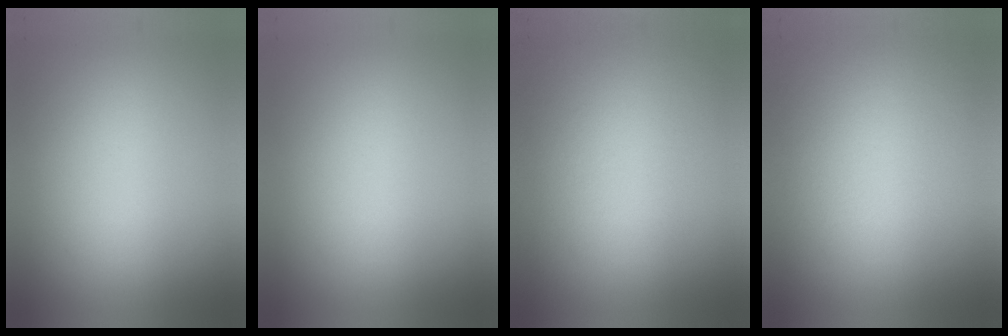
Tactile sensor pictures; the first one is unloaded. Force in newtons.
{"total": 0.0}
{"total": 3.9}
{"total": 2.7}